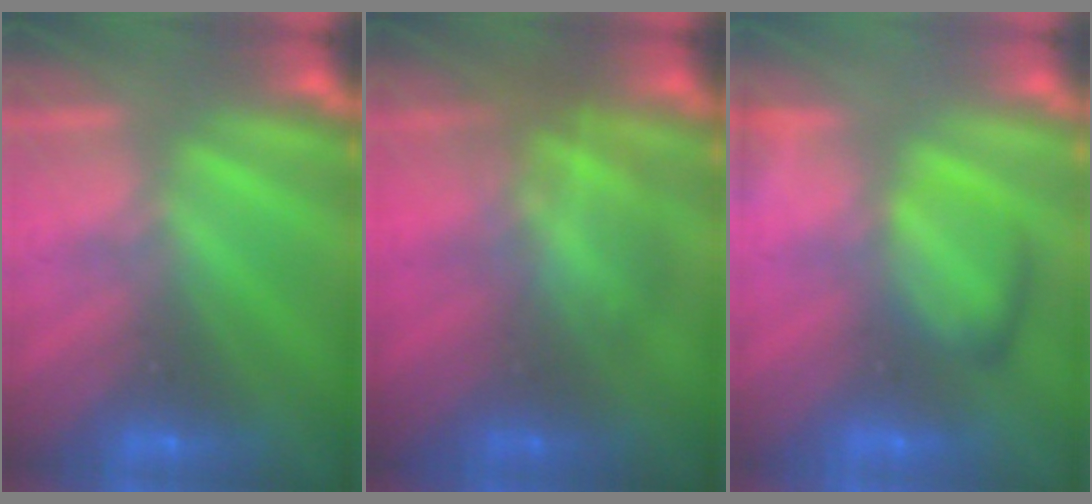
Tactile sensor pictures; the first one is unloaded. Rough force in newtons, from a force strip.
{"total": 2.9}
{"total": 2.5}